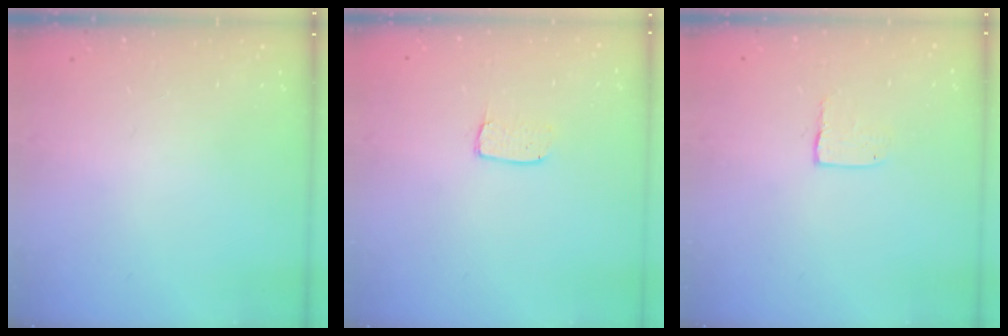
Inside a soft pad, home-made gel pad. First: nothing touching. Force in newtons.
{"total": 3.7, "press": 3.7, "slide": 0.3}
{"total": 3.4, "press": 3.4, "slide": 0.2}